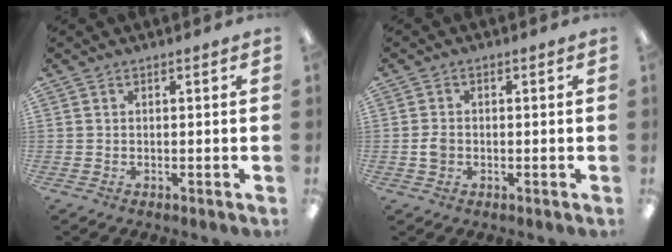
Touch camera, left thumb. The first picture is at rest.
{"total": 2.4, "force": [-0.5, 1.8, 1.4], "torque": [-0.027, 0.004, -0.009]}